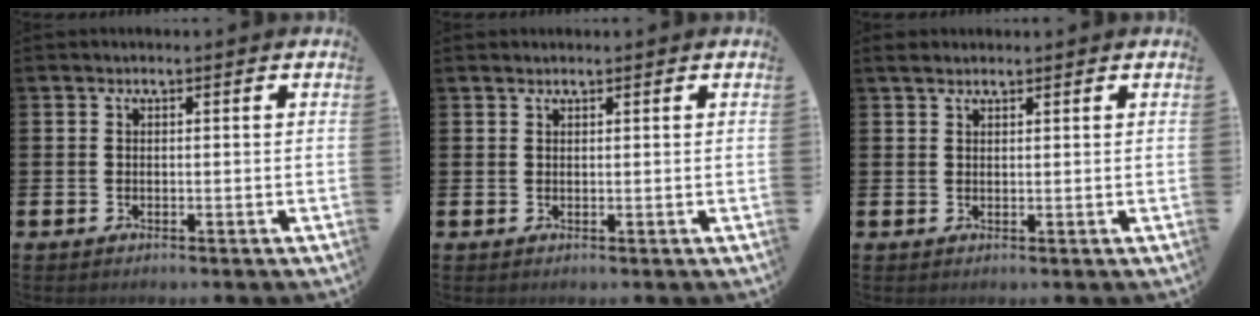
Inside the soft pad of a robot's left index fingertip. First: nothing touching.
{"total": 1.0, "force": [1.0, 0.2, 0.2], "torque": [0.003, 0.000, 0.016]}
{"total": 1.9, "force": [1.7, 0.7, 0.6], "torque": [-0.001, 0.001, 0.028]}